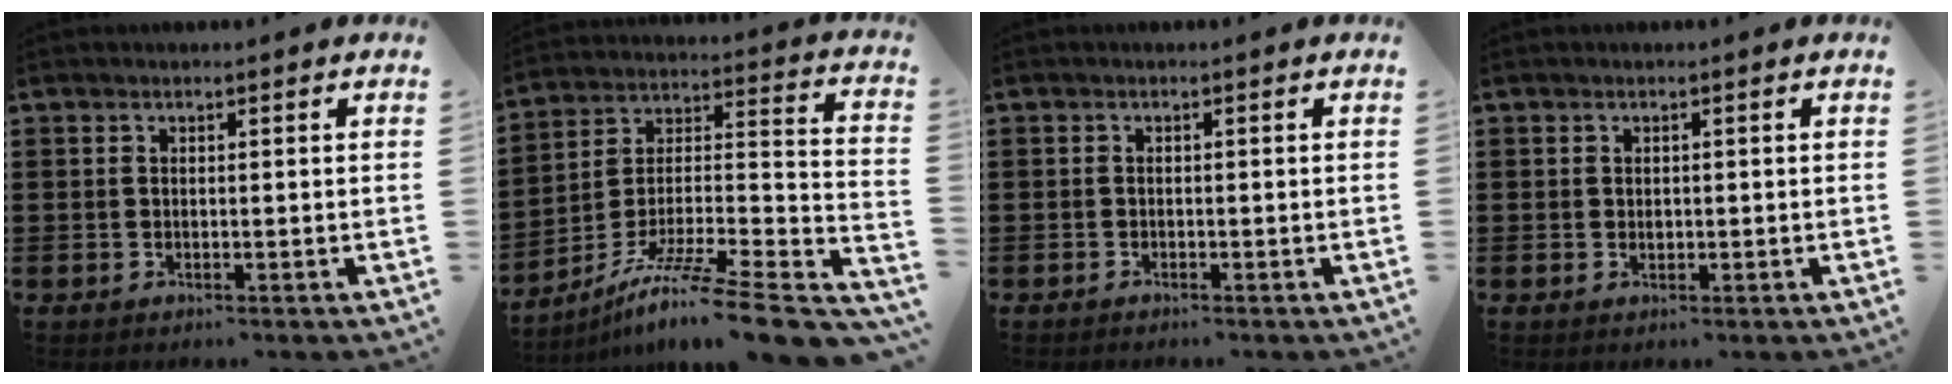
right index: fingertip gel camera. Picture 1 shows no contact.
{"total": 11.0, "force": [-8.1, 0.4, 7.4], "torque": [-0.124, -0.002, -0.155]}
{"total": 0.6, "force": [-0.6, 0.1, 0.1], "torque": [-0.003, 0.000, -0.013]}
{"total": 0.7, "force": [0.2, 0.5, 0.4], "torque": [-0.010, 0.001, 0.004]}